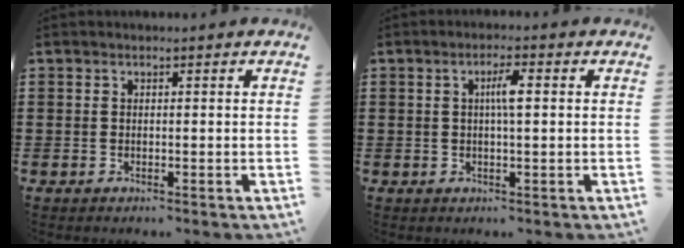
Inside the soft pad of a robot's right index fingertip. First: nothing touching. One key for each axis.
{"total": 3.0, "fx": 0.4, "fy": 0.6, "fz": 2.9, "tx": -0.056, "ty": 0.003, "tz": 0.003}